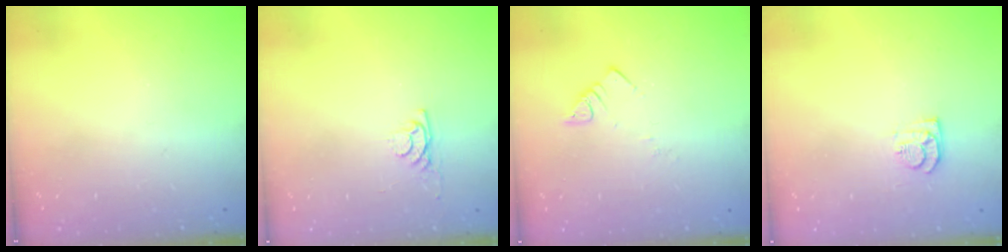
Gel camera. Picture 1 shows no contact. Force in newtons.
{"total": 2.9, "press": 2.9, "slide": 0.4}
{"total": 3.3, "press": 3.2, "slide": 0.6}
{"total": 6.1, "press": 6.1, "slide": 0.4}